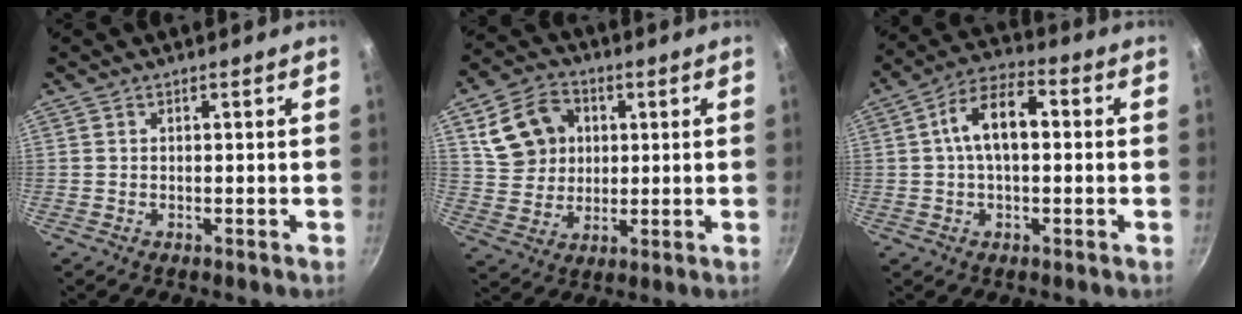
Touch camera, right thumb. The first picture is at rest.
{"total": 12.2, "force": [3.5, 10.0, 5.9], "torque": [-0.081, 0.002, 0.065]}
{"total": 10.6, "force": [1.2, 5.6, 8.8], "torque": [-0.156, 0.031, 0.014]}